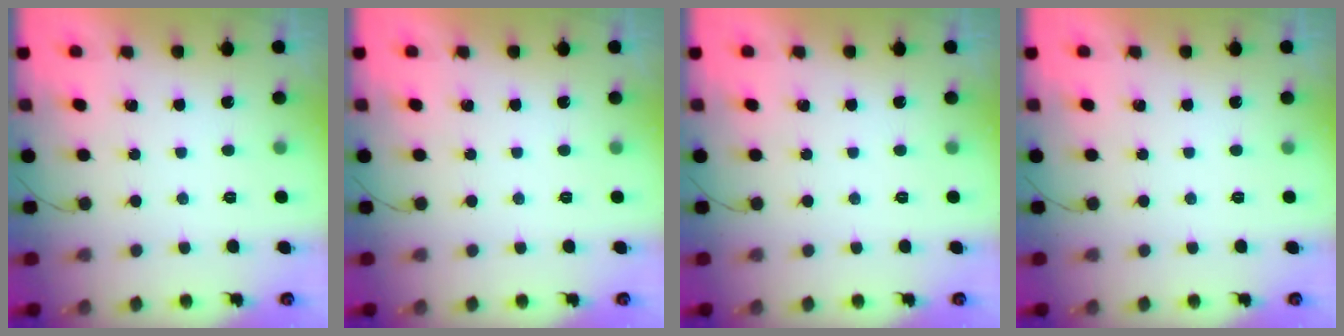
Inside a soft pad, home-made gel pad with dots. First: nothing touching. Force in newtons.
{"total": 0.0}
{"total": 0.0}
{"total": 0.0}